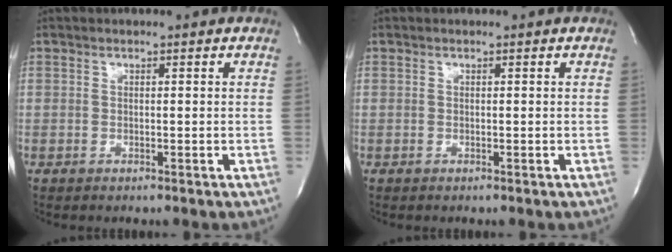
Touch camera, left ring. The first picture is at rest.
{"total": 0.0}